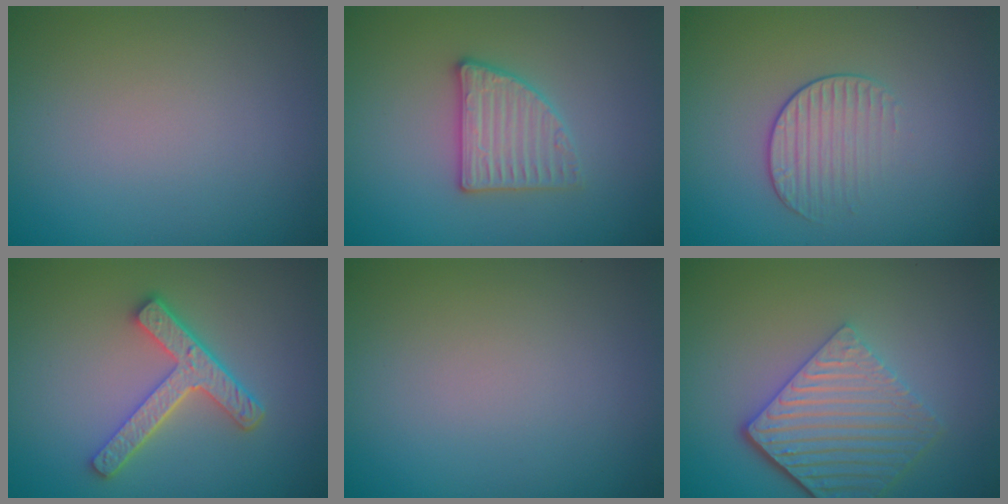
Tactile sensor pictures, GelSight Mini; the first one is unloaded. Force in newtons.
{"total": 2.8, "press": 2.7, "slide": 0.5}
{"total": 1.7, "press": 1.1, "slide": 1.3}
{"total": 4.4, "press": 3.4, "slide": 2.8}
{"total": 0.0}
{"total": 5.7, "press": 4.3, "slide": 3.7}